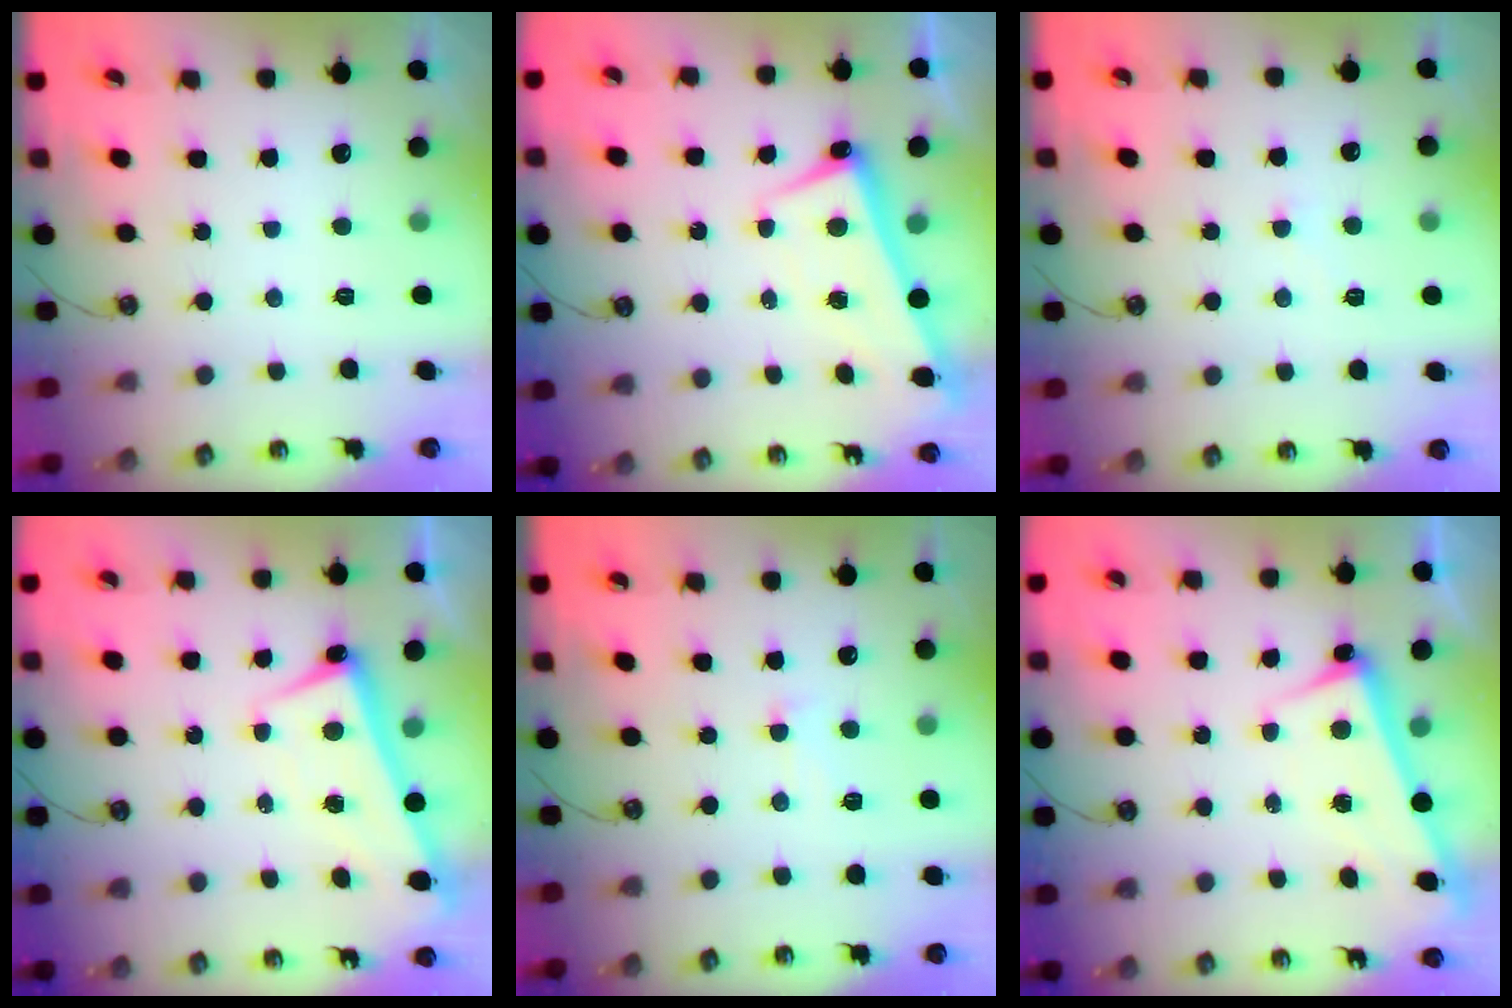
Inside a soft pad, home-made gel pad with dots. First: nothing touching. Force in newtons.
{"total": 2.7, "press": 2.6, "slide": 0.6}
{"total": 3.6, "press": 3.5, "slide": 0.7}
{"total": 2.6, "press": 2.4, "slide": 0.8}
{"total": 0.9, "press": 0.6, "slide": 0.7}
{"total": 2.6, "press": 2.5, "slide": 0.7}